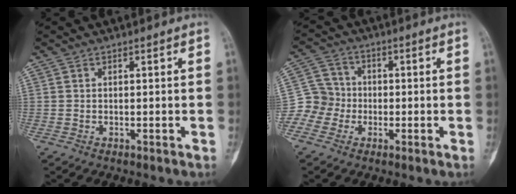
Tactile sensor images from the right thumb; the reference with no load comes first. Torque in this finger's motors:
{"motor_torque": [-0.08, 0.03, 0.21, -0.29, 0.02]}